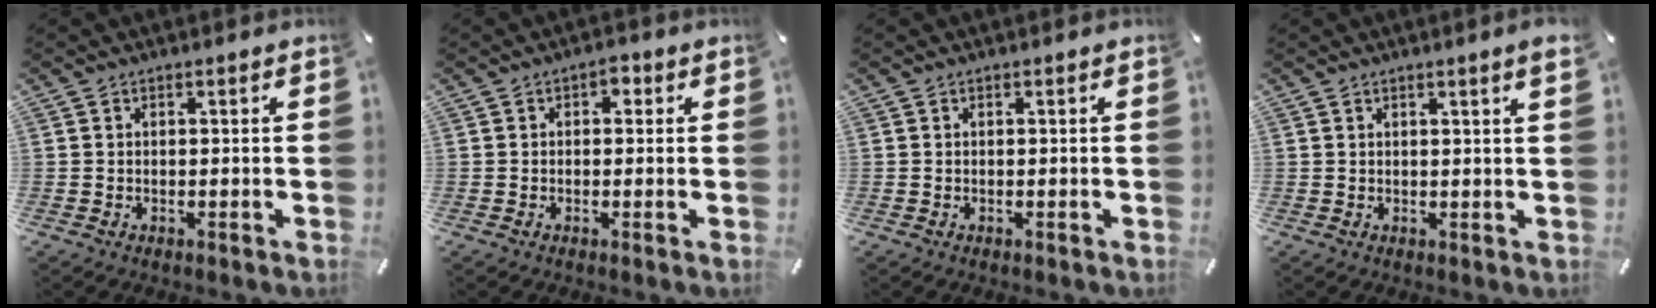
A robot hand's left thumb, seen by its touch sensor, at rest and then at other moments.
{"total": 2.0, "force": [0.0, 1.5, 1.3], "torque": [-0.019, 0.006, -0.005]}
{"total": 0.0}
{"total": 2.5, "force": [1.2, 0.1, 2.2], "torque": [-0.043, 0.000, 0.021]}